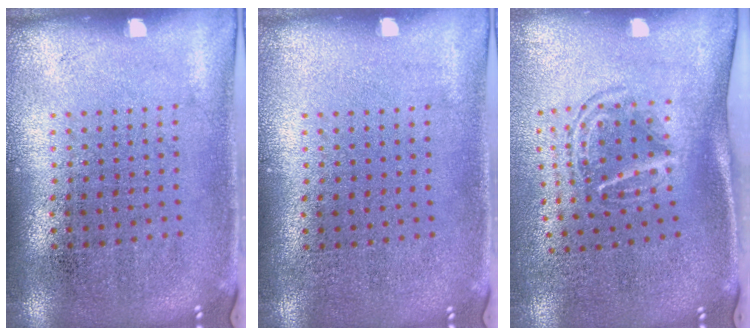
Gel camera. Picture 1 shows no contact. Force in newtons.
{"total": 0.0}
{"total": 1.7, "press": 1.1, "slide": 1.3}